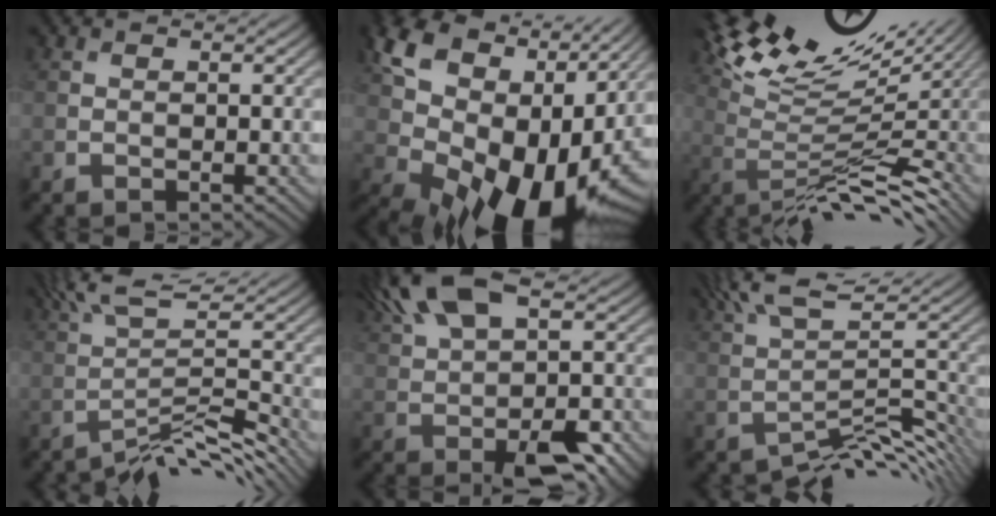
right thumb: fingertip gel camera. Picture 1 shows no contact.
{"total": 17.1, "force": [3.4, 11.5, 12.2], "torque": [-0.226, -0.020, 0.091]}
{"total": 12.1, "force": [5.7, 3.0, 10.2], "torque": [-0.174, 0.012, 0.115]}
{"total": 6.2, "force": [-2.2, 1.1, 5.7], "torque": [-0.093, 0.020, -0.028]}
{"total": 12.3, "force": [2.5, 5.6, 10.7], "torque": [-0.198, 0.008, 0.048]}
{"total": 5.9, "force": [0.0, 1.3, 5.7], "torque": [-0.092, 0.019, 0.012]}